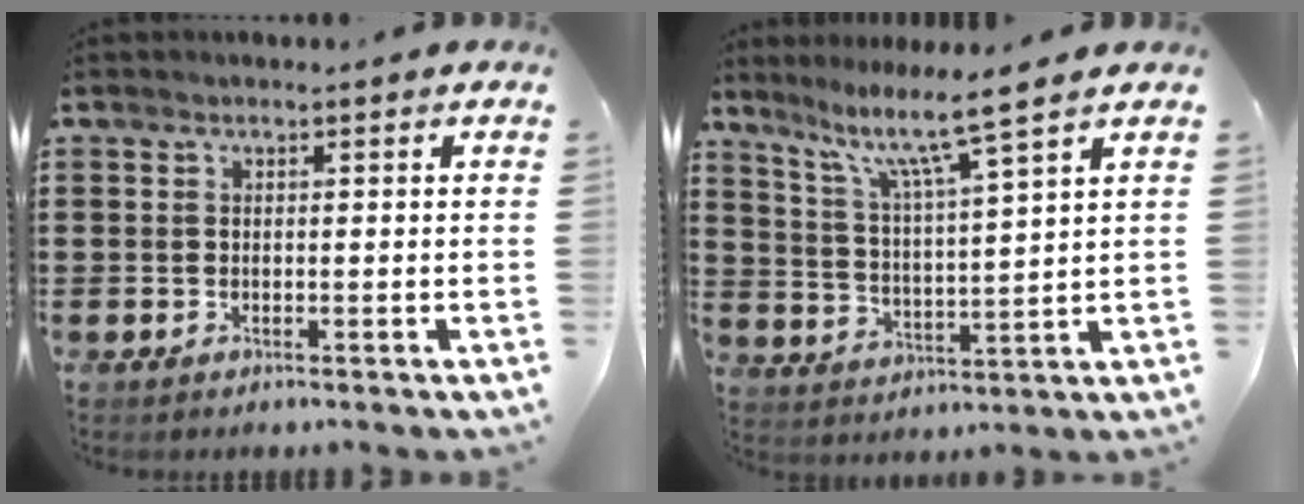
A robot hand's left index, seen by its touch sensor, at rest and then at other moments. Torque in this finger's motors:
{"motor_torque": [0.32, -0.17, 0.42, 0.12]}